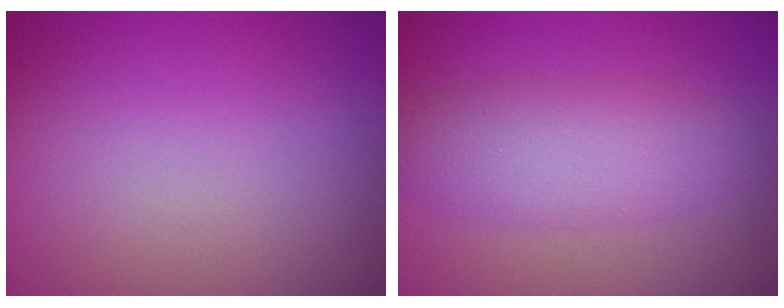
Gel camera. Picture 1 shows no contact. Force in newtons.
{"total": 4.3, "press": 4.3, "slide": 0.1}